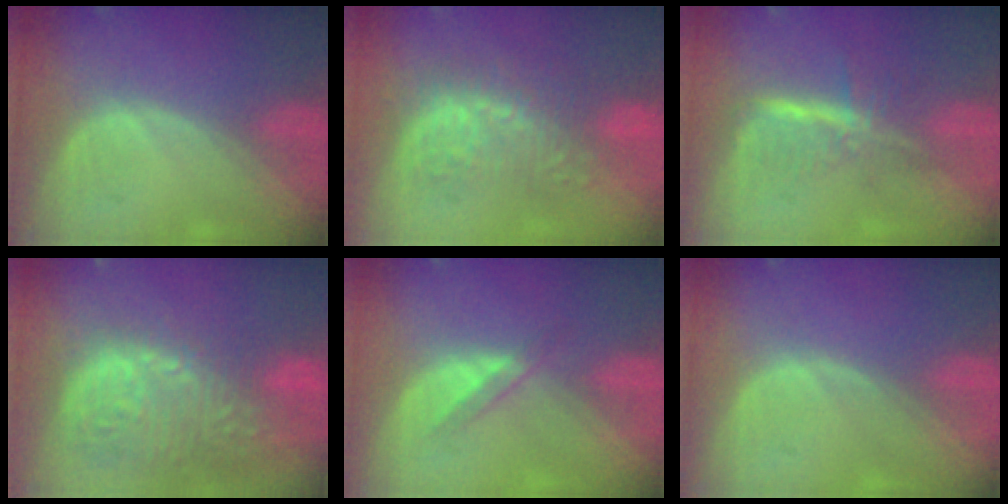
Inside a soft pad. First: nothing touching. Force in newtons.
{"total": 8.8, "press": 8.6, "slide": 1.7}
{"total": 6.0, "press": 5.2, "slide": 2.9}
{"total": 15.3, "press": 12.6, "slide": 8.7}
{"total": 2.4, "press": 2.2, "slide": 1.1}
{"total": 0.0}